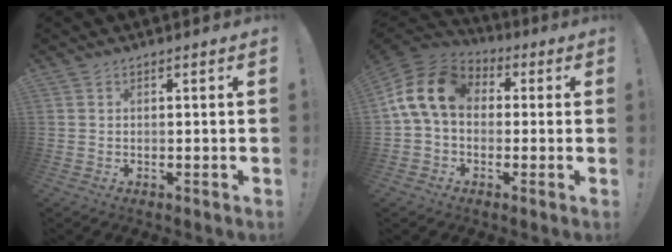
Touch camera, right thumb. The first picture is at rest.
{"total": 14.8, "force": [2.3, 10.7, 10.0], "torque": [-0.187, 0.020, 0.047]}